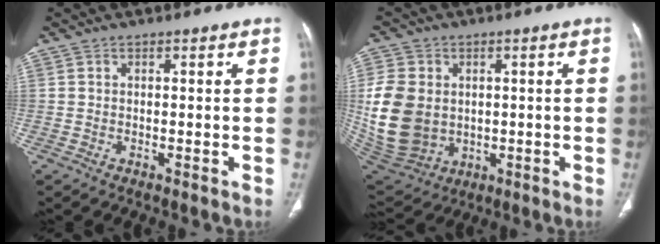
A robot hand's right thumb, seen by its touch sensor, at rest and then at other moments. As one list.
[{"total": 15.9, "force": [0.5, 12.8, 9.4], "torque": [-0.188, -0.008, 0.033]}]